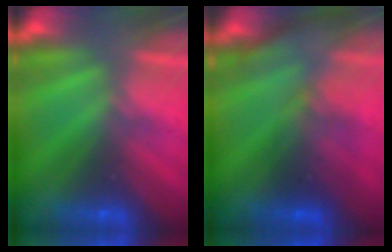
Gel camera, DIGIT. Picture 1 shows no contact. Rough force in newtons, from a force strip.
{"total": 2.8}